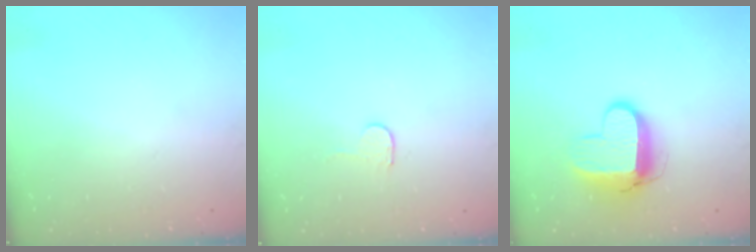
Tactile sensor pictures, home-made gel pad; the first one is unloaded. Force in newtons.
{"total": 2.3, "press": 2.3, "slide": 0.2}
{"total": 10.3, "press": 10.3, "slide": 1.2}